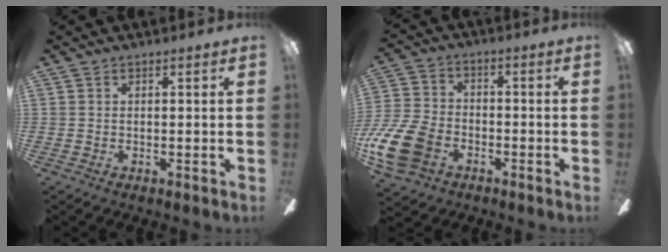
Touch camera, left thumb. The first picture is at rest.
{"total": 13.9, "force": [-6.2, 9.4, 8.1], "torque": [-0.185, 0.036, -0.114]}